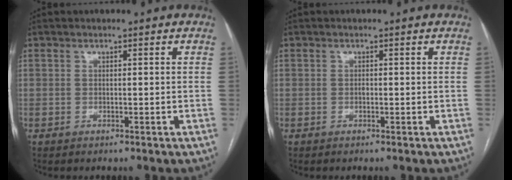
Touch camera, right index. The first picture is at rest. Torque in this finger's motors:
{"motor_torque": [0.23, 0.19, 0.05, 0.02]}